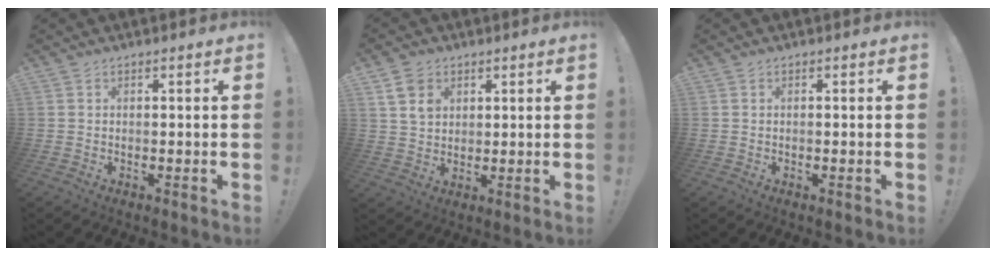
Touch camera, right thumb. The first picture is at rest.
{"total": 7.1, "force": [3.8, 5.4, 2.5], "torque": [-0.043, -0.014, 0.075]}
{"total": 0.0}